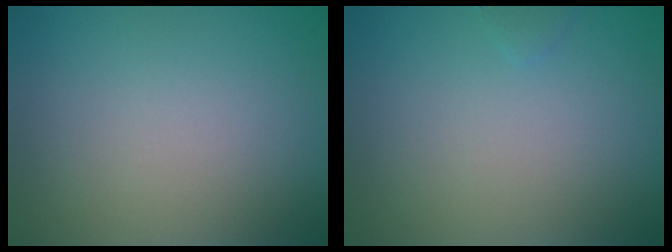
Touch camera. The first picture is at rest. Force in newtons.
{"total": 0.5, "press": 0.5, "slide": 0.0}